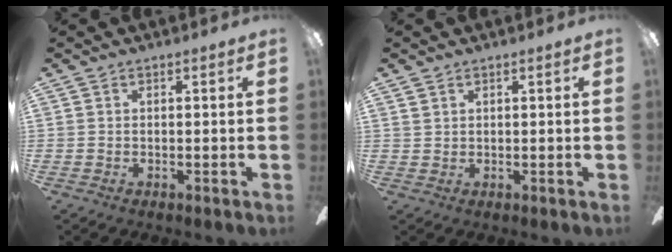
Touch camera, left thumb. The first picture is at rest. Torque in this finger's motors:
{"motor_torque": [0.33, -0.27, -0.29, 0.05, -0.01]}